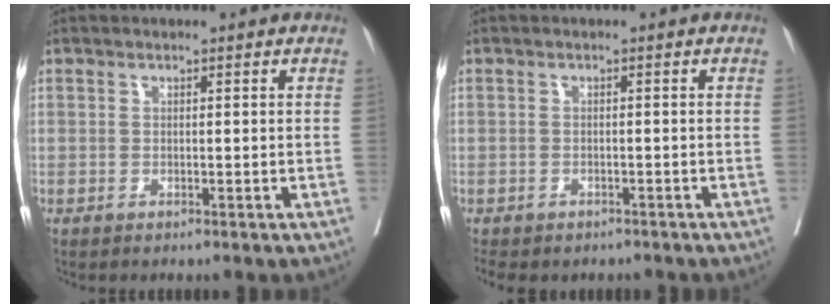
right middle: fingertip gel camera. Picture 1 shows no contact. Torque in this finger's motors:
{"motor_torque": [0.61, -0.52, 0.06, 0.02]}